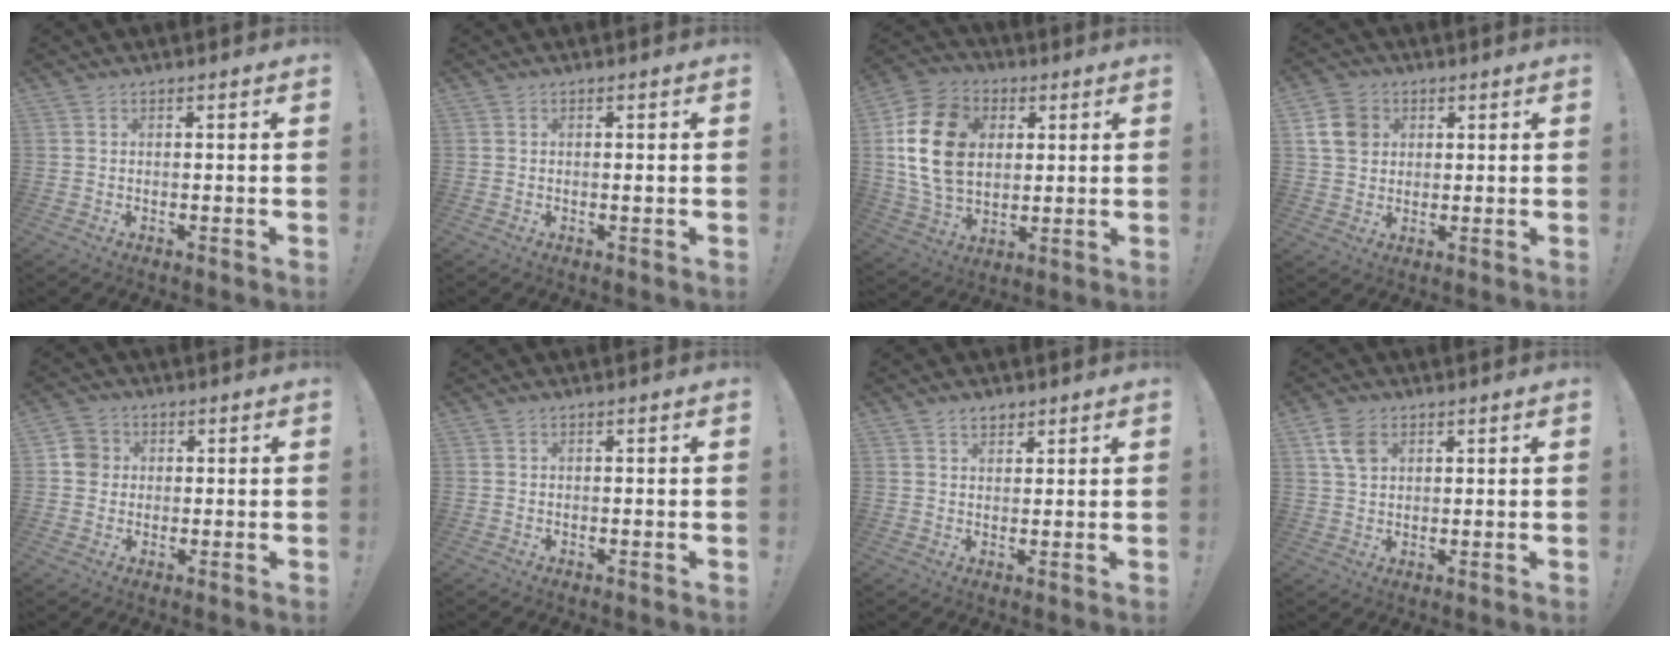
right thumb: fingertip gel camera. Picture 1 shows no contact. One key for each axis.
{"total": 0.5, "fx": -0.1, "fy": -0.2, "fz": 0.4, "tx": -0.001, "ty": -0.004, "tz": -0.004}
{"total": 20.3, "fx": 4.2, "fy": 15.0, "fz": 13.0, "tx": -0.233, "ty": -0.009, "tz": 0.076}
{"total": 8.9, "fx": 2.7, "fy": 7.4, "fz": 4.0, "tx": -0.063, "ty": 0.000, "tz": 0.057}
{"total": 5.4, "fx": 0.7, "fy": 5.1, "fz": 1.8, "tx": -0.019, "ty": 0.011, "tz": 0.014}
{"total": 0.0}
{"total": 3.0, "fx": 2.3, "fy": 1.7, "fz": 1.0, "tx": -0.005, "ty": -0.015, "tz": 0.040}
{"total": 6.4, "fx": 2.7, "fy": 4.4, "fz": 3.8, "tx": -0.075, "ty": -0.001, "tz": 0.054}